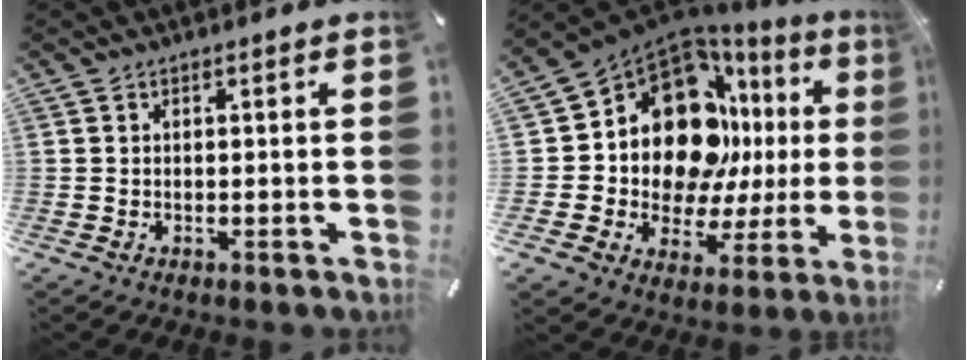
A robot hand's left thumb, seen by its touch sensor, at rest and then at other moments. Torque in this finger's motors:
{"motor_torque": [2.50, 2.50, 0.81, 0.01, 0.30]}